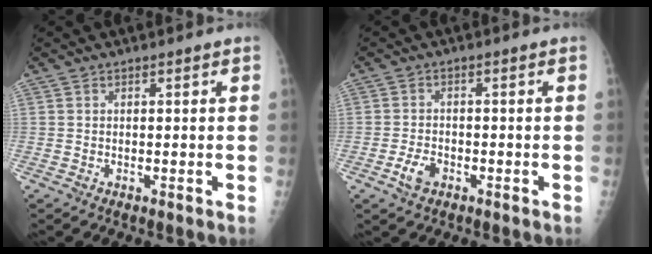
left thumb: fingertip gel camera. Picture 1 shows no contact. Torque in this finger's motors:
{"motor_torque": [-0.32, 0.38, 0.37, 0.22, 0.04]}